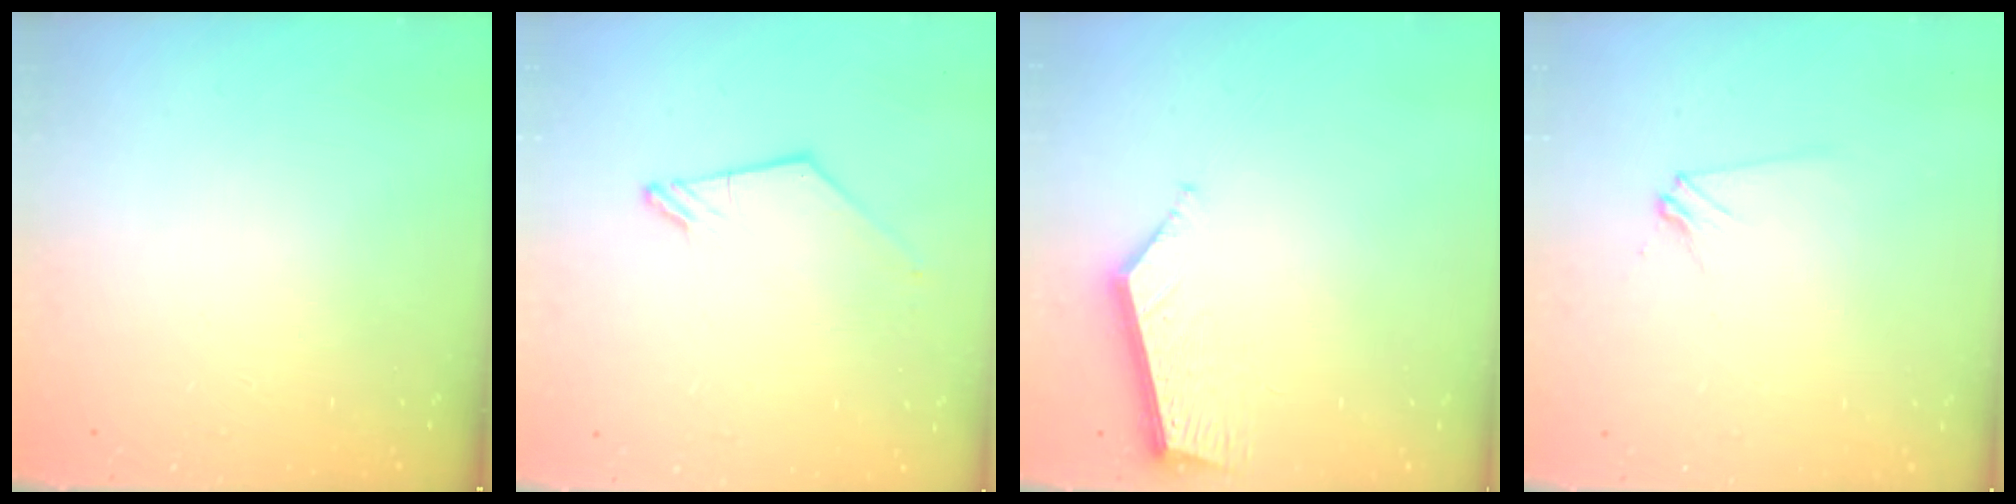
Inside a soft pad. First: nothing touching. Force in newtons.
{"total": 0.8, "press": 0.8, "slide": 0.2}
{"total": 6.5, "press": 6.5, "slide": 0.6}
{"total": 3.5, "press": 3.4, "slide": 0.4}